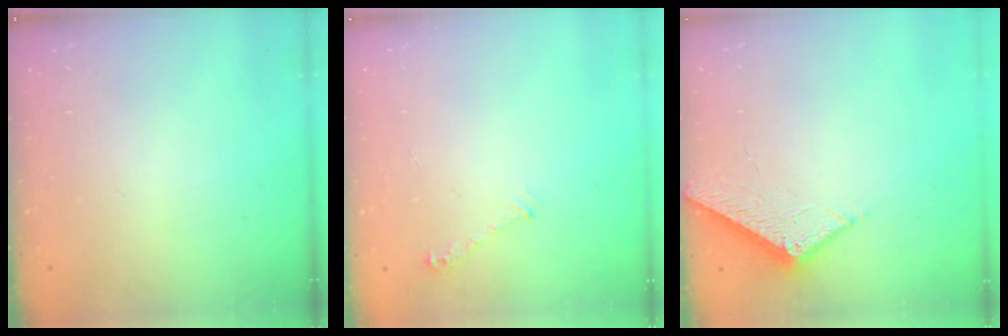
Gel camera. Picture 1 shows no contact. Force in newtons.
{"total": 4.9, "press": 4.9, "slide": 0.5}
{"total": 7.4, "press": 7.4, "slide": 0.2}